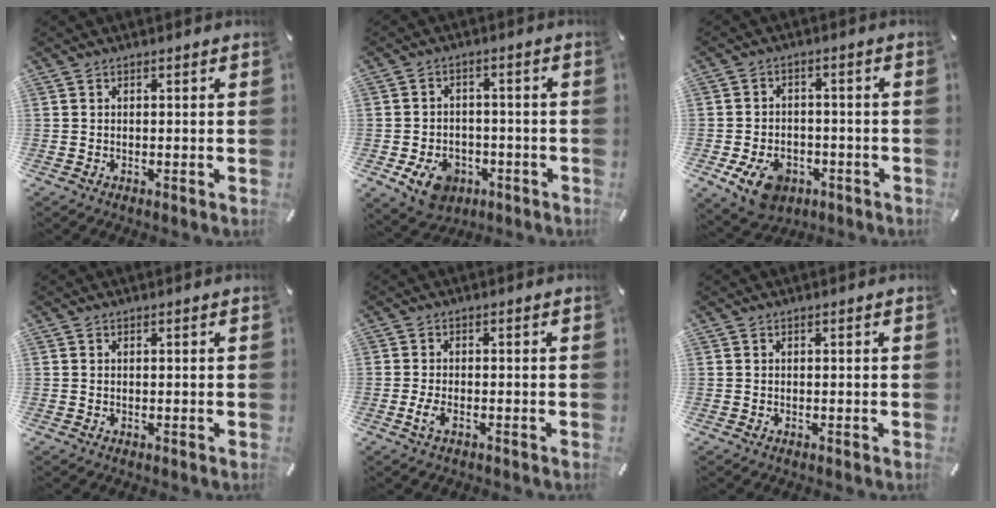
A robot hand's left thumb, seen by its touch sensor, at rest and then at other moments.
{"total": 8.5, "force": [-4.1, 6.2, 4.1], "torque": [-0.084, 0.019, -0.074]}
{"total": 9.1, "force": [-4.5, 6.2, 4.9], "torque": [-0.100, 0.017, -0.081]}
{"total": 0.0}
{"total": 3.0, "force": [-1.4, 1.1, 2.3], "torque": [-0.057, -0.003, -0.030]}
{"total": 0.0}